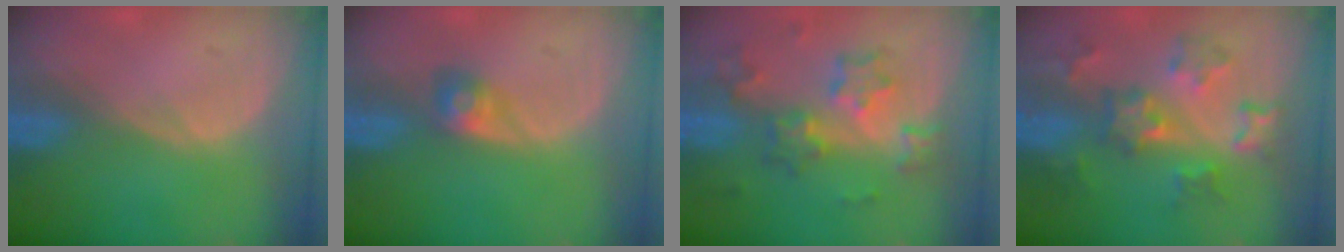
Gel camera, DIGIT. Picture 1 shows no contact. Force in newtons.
{"total": 2.9, "press": 2.7, "slide": 1.1}
{"total": 8.4, "press": 7.3, "slide": 4.1}
{"total": 8.3, "press": 7.8, "slide": 2.9}